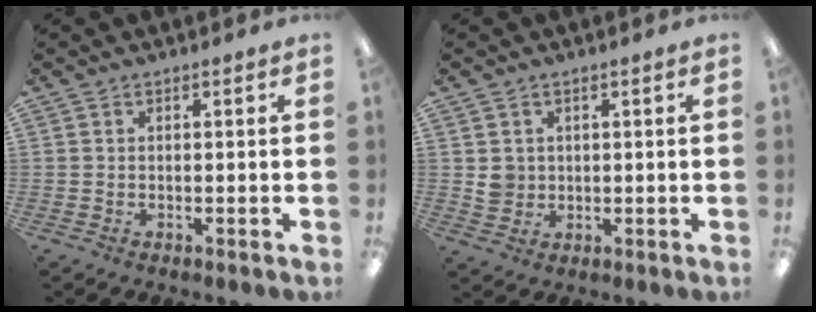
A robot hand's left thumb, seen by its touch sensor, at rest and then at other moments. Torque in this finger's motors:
{"motor_torque": [0.43, 0.41, 0.10, -0.07, 0.05]}